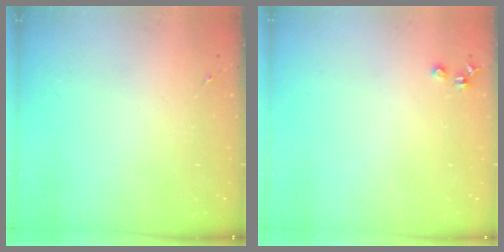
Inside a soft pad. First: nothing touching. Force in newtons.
{"total": 3.6, "press": 3.5, "slide": 0.5}